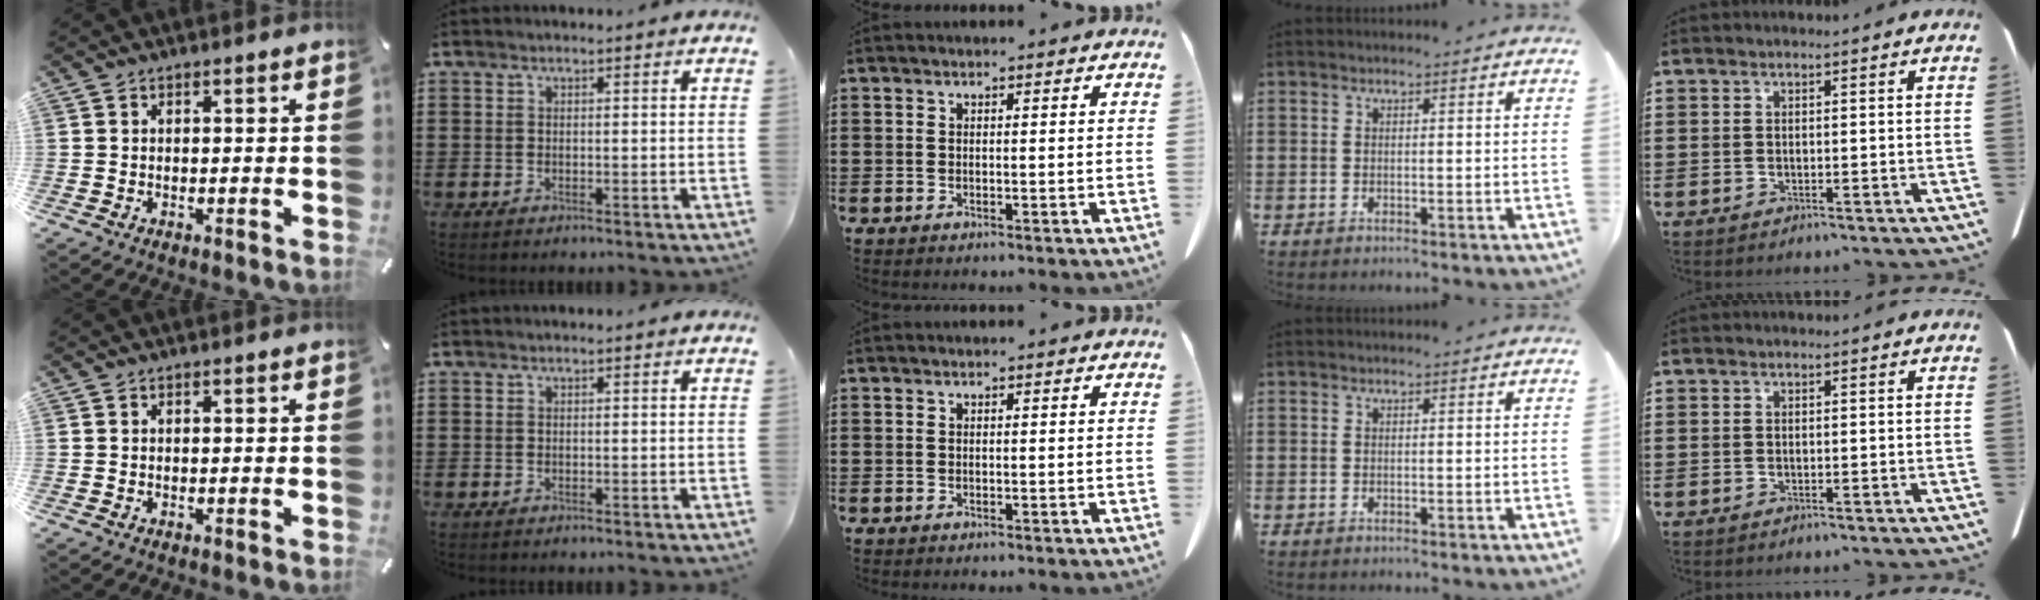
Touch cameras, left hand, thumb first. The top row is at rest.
{}